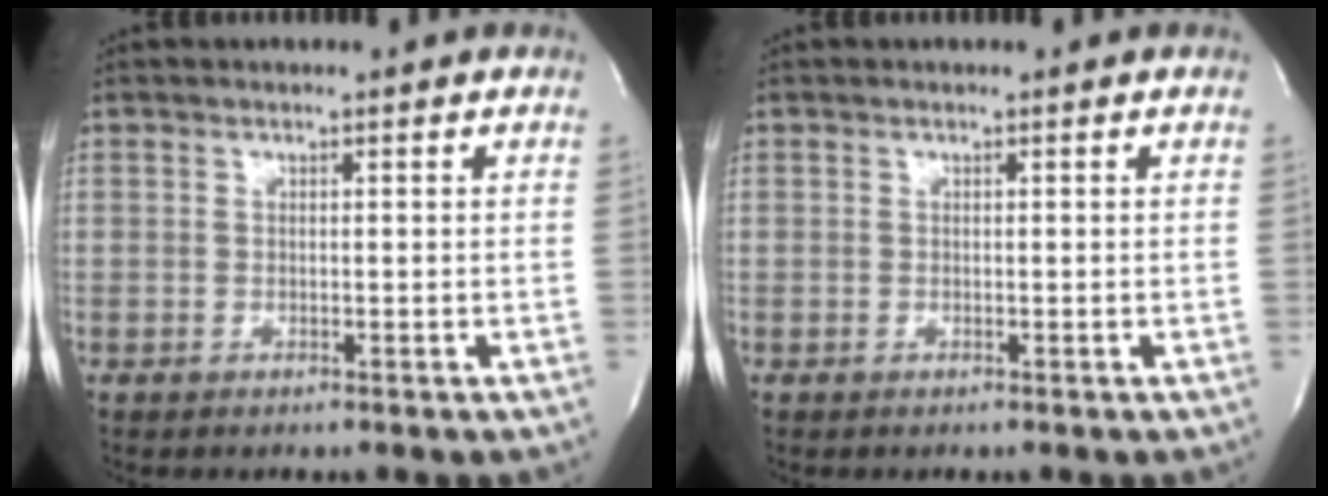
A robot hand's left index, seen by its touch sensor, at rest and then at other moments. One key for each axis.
{"total": 0.0}